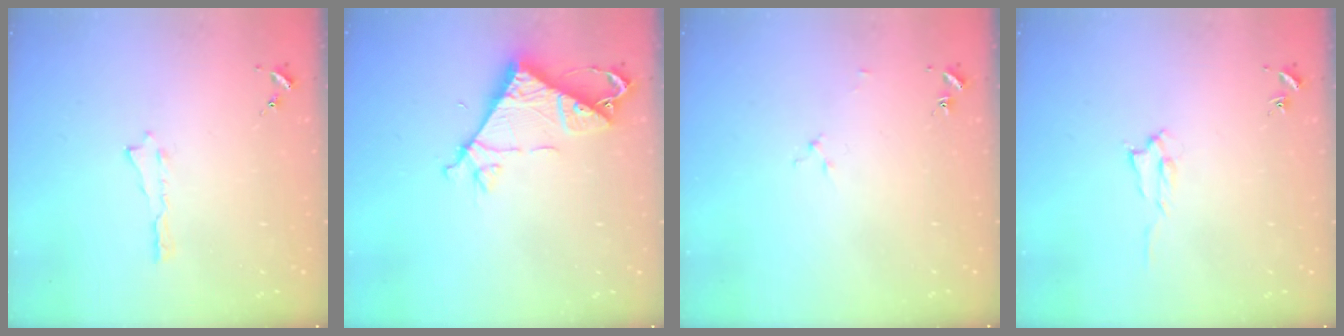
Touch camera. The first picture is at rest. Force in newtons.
{"total": 7.5, "press": 7.5, "slide": 0.2}
{"total": 1.6, "press": 1.6, "slide": 0.2}
{"total": 1.4, "press": 1.4, "slide": 0.2}